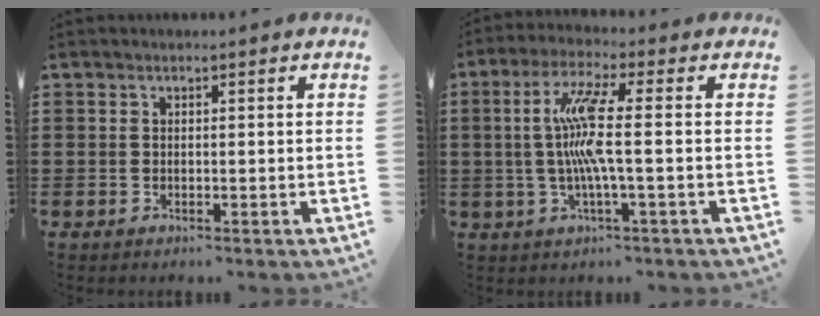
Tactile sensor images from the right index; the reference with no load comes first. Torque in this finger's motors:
{"motor_torque": [1.73, -0.40, 0.83, 0.21]}